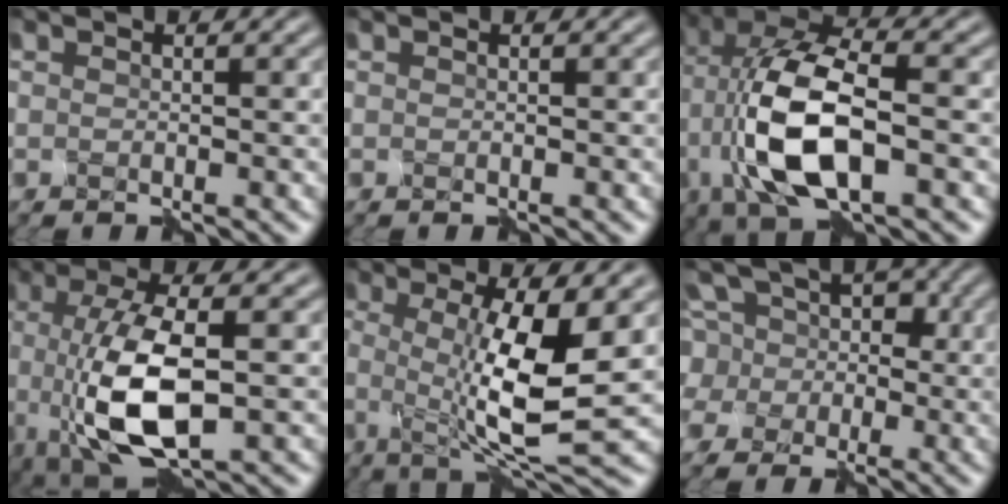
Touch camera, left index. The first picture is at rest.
{"total": 0.0}
{"total": 9.6, "force": [-1.0, 4.2, 8.6], "torque": [-0.190, 0.014, -0.020]}
{"total": 7.6, "force": [-0.7, 2.5, 7.1], "torque": [-0.157, -0.003, -0.009]}
{"total": 8.8, "force": [-0.1, 2.1, 8.6], "torque": [-0.153, -0.012, 0.003]}
{"total": 8.0, "force": [2.0, 7.4, 2.5], "torque": [-0.093, 0.046, 0.006]}